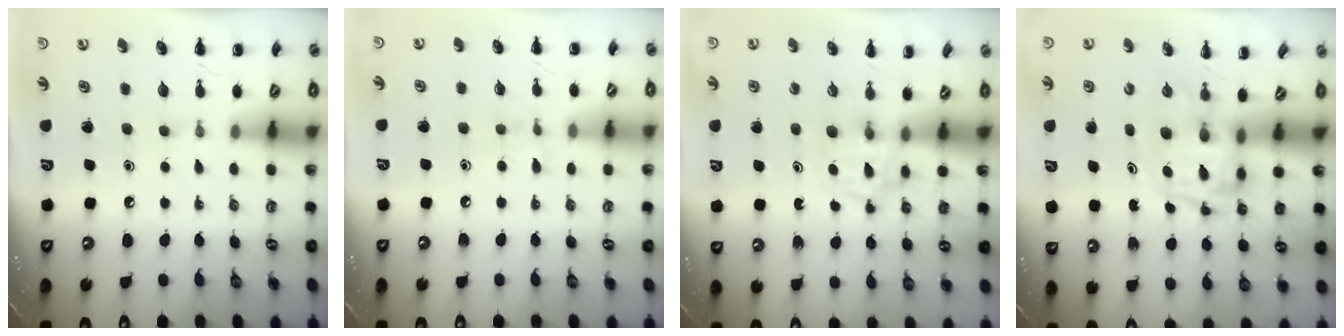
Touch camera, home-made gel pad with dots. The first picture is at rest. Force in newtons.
{"total": 5.4, "press": 5.2, "slide": 1.6}
{"total": 3.2, "press": 2.9, "slide": 1.2}
{"total": 3.2, "press": 3.2, "slide": 0.5}